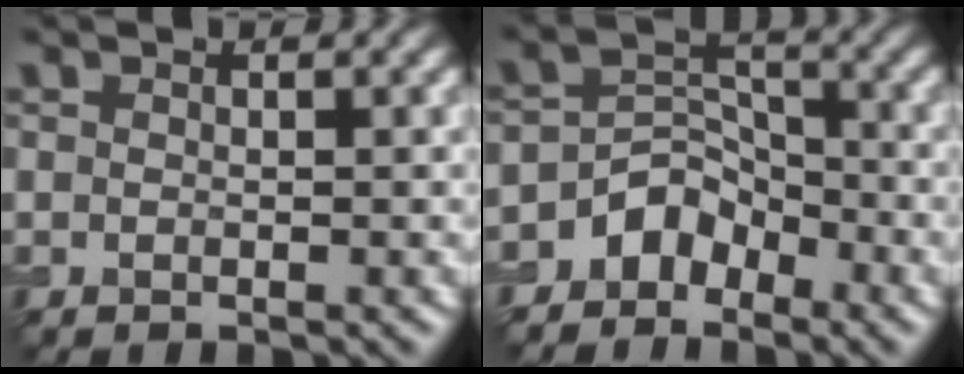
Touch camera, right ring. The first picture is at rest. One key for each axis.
{"total": 3.7, "fx": -2.6, "fy": 2.4, "fz": 1.1, "tx": -0.009, "ty": 0.008, "tz": -0.052}